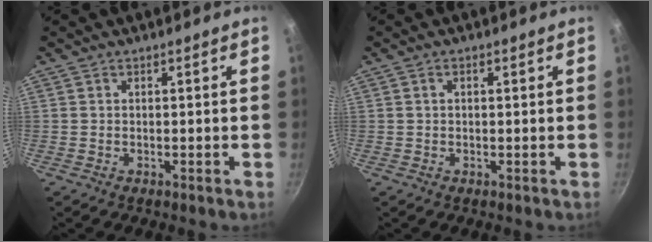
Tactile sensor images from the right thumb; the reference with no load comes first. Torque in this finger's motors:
{"motor_torque": [0.58, 0.37, -0.55, 0.35, 0.03]}